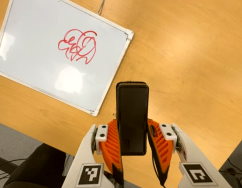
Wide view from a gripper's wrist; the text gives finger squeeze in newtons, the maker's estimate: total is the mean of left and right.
{"total": 5.0, "left": 3.4, "right": 6.7}